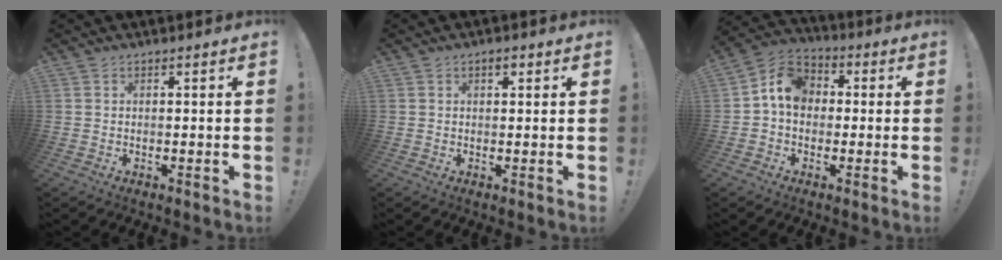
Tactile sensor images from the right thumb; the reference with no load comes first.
{"total": 1.8, "force": [0.9, 0.9, 1.2], "torque": [-0.018, 0.000, 0.014]}
{"total": 10.2, "force": [0.9, 8.1, 6.1], "torque": [-0.094, 0.021, 0.026]}